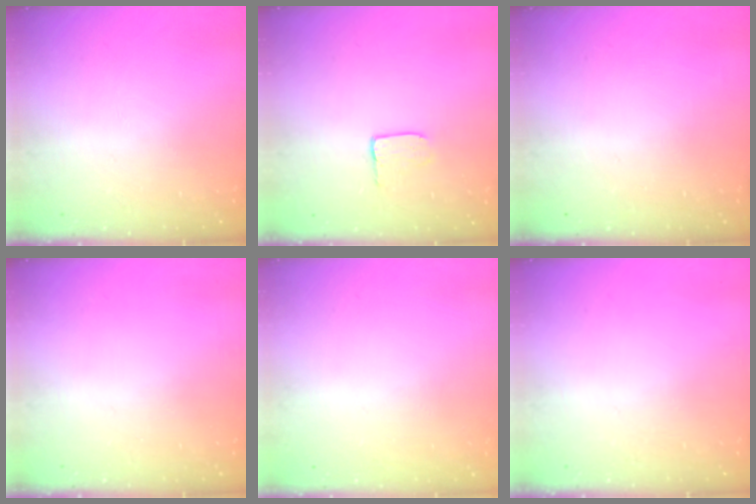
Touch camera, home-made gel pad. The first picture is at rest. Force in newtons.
{"total": 3.9, "press": 3.9, "slide": 0.1}
{"total": 0.0}
{"total": 0.0}
{"total": 0.0}
{"total": 0.0}